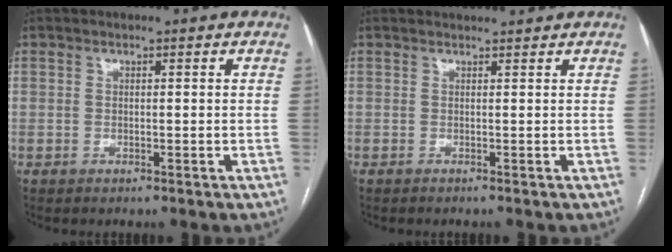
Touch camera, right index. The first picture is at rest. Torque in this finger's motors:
{"motor_torque": [-0.72, 0.10, -0.22, -0.04]}